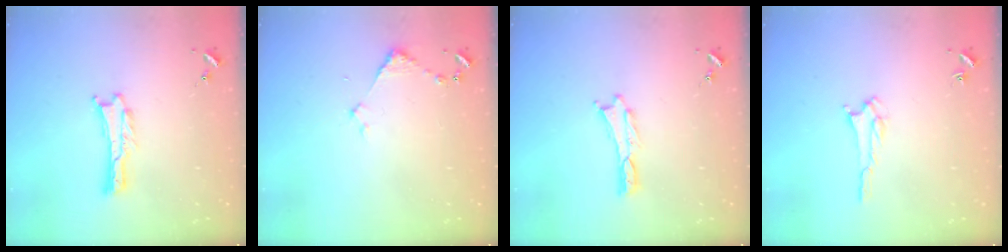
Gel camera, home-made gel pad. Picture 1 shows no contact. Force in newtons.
{"total": 2.9, "press": 2.9, "slide": 0.3}
{"total": 0.0}
{"total": 1.5, "press": 1.5, "slide": 0.2}